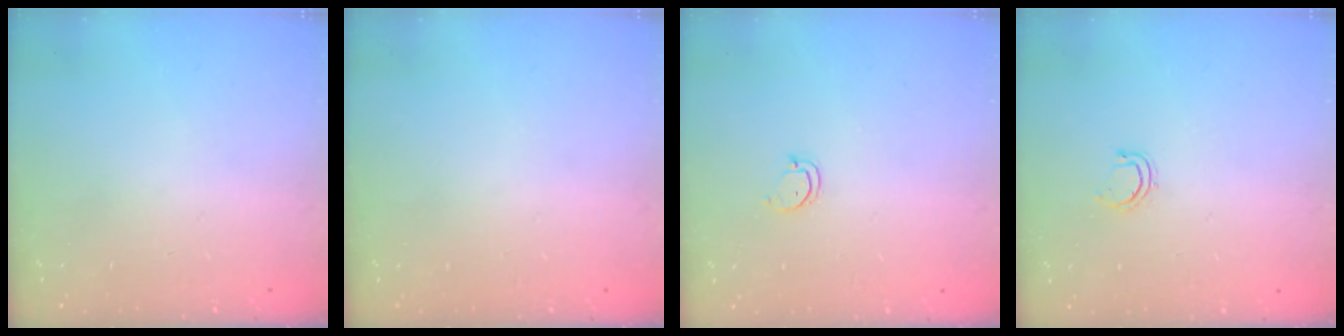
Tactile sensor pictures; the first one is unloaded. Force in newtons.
{"total": 0.0}
{"total": 2.5, "press": 2.5, "slide": 0.3}
{"total": 4.3, "press": 4.2, "slide": 1.0}